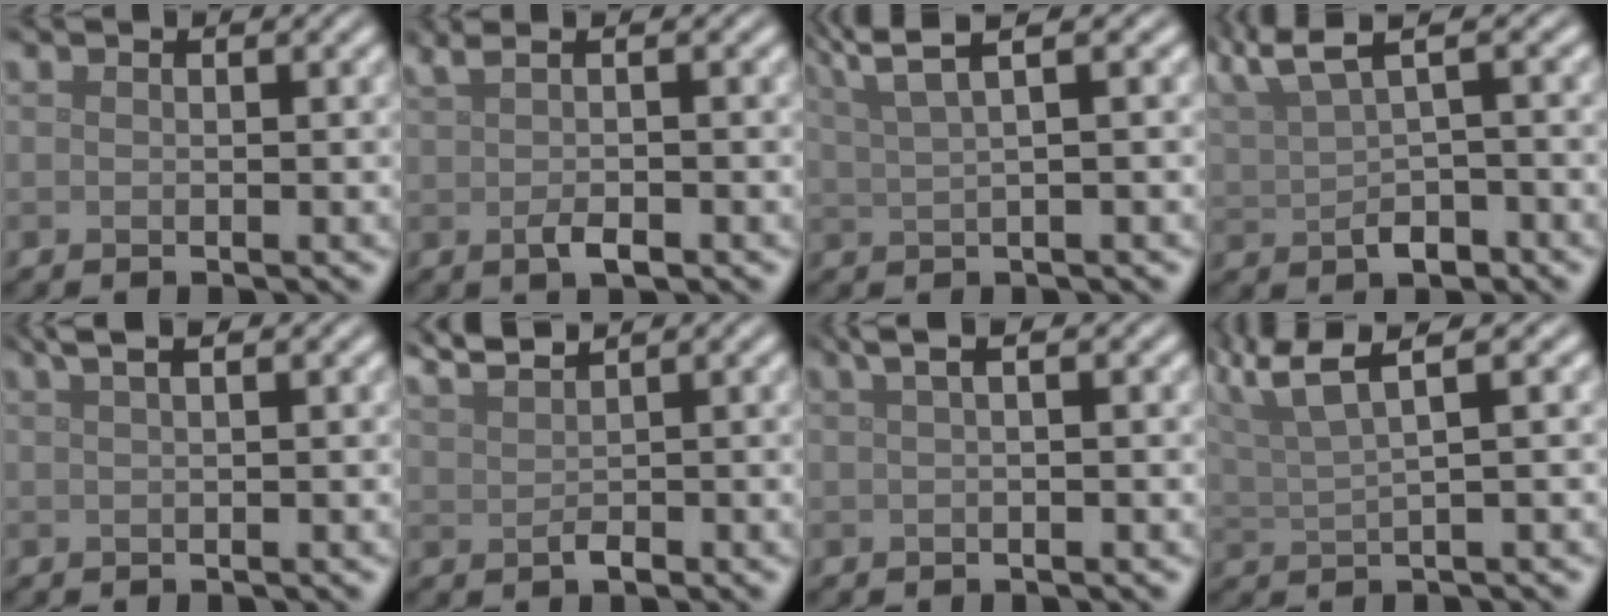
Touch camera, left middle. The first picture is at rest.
{"total": 3.0, "force": [0.4, 0.9, 2.9], "torque": [-0.054, 0.004, 0.008]}
{"total": 4.5, "force": [2.9, 0.9, 3.3], "torque": [-0.056, 0.016, 0.045]}
{"total": 4.9, "force": [2.3, 1.8, 4.0], "torque": [-0.082, 0.011, 0.042]}
{"total": 3.0, "force": [1.6, 1.1, 2.2], "torque": [-0.020, 0.010, 0.008]}
{"total": 2.4, "force": [1.8, 0.5, 1.5], "torque": [-0.028, 0.004, 0.042]}
{"total": 2.5, "force": [0.9, 0.8, 2.2], "torque": [-0.028, 0.006, 0.011]}
{"total": 5.6, "force": [3.6, 1.1, 4.2], "torque": [-0.069, 0.020, 0.058]}